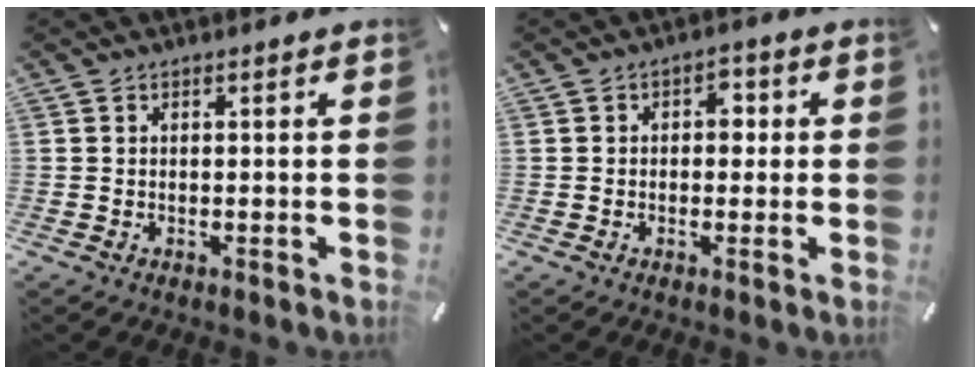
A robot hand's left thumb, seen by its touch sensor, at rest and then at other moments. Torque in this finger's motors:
{"motor_torque": [0.40, 0.56, 0.32, -0.06, 0.00]}